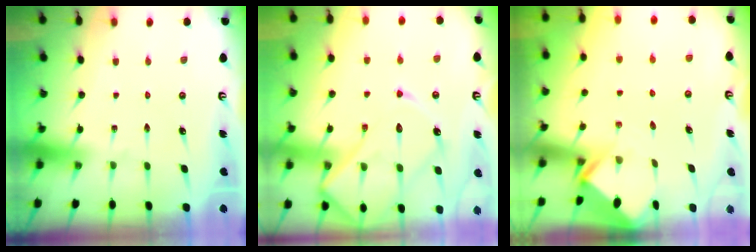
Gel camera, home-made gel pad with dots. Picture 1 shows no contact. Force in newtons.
{"total": 16.7, "press": 16.6, "slide": 1.7}
{"total": 2.7, "press": 2.7, "slide": 0.2}